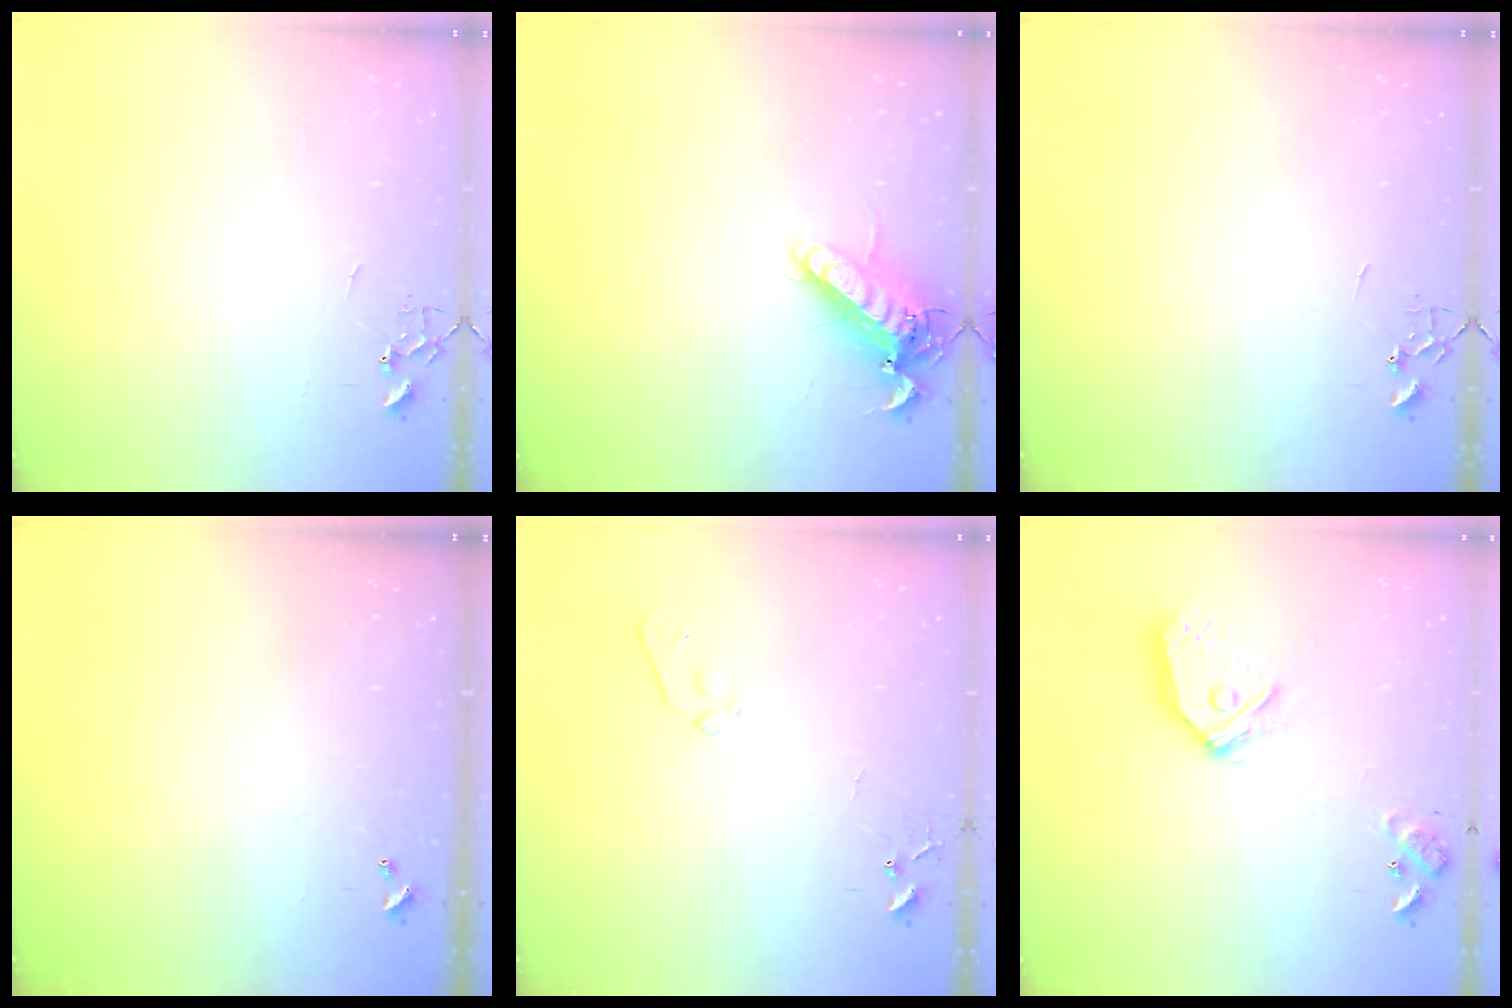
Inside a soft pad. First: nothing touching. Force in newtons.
{"total": 13.2, "press": 13.0, "slide": 2.1}
{"total": 0.0}
{"total": 0.0}
{"total": 7.2, "press": 7.2, "slide": 0.5}
{"total": 15.0, "press": 14.9, "slide": 2.2}